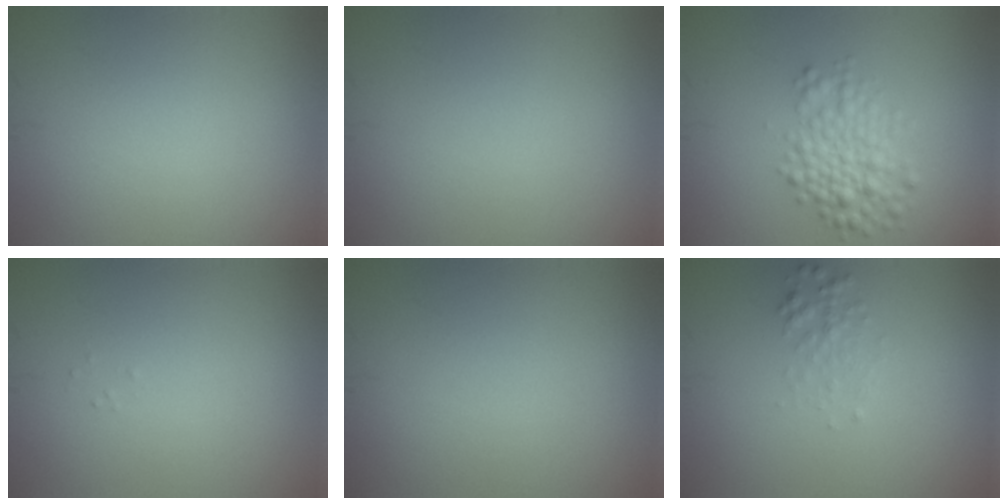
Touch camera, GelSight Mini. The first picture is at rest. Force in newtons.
{"total": 0.0}
{"total": 3.9, "press": 3.9, "slide": 0.1}
{"total": 0.0}
{"total": 0.0}
{"total": 1.4, "press": 1.4, "slide": 0.0}